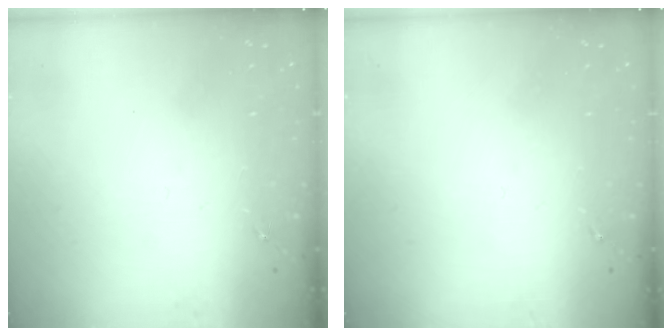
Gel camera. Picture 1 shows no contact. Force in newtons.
{"total": 0.0}